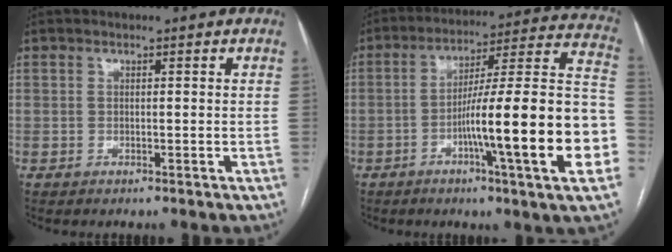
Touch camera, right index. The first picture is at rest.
{"total": 22.4, "force": [-6.3, -0.1, 21.5], "torque": [-0.254, 0.008, -0.100]}